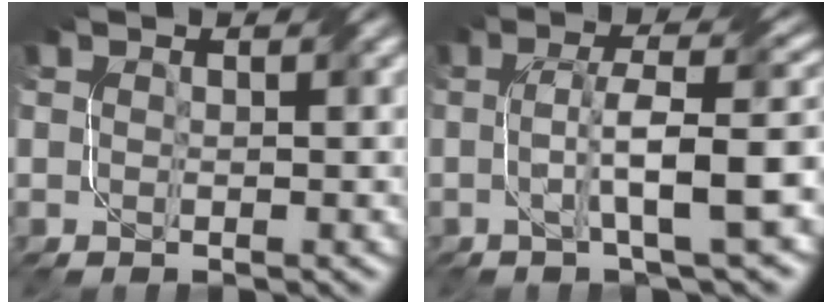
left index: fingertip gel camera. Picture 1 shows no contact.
{"total": 8.0, "force": [-1.1, 1.4, 7.8], "torque": [-0.116, 0.016, -0.020]}